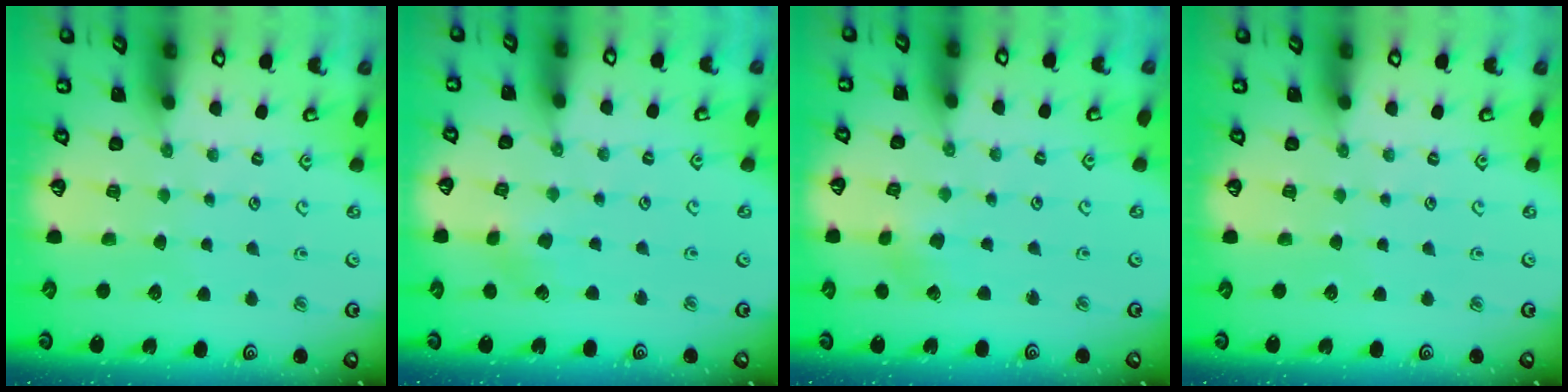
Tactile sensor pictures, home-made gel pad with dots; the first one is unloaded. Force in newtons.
{"total": 2.7, "press": 2.7, "slide": 0.4}
{"total": 1.9, "press": 1.9, "slide": 0.2}
{"total": 0.0}